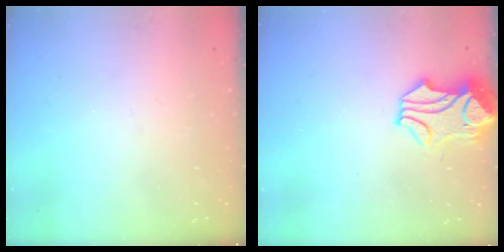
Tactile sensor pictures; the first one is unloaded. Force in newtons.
{"total": 1.4, "press": 0.6, "slide": 1.3}